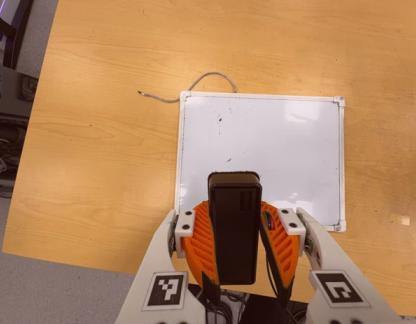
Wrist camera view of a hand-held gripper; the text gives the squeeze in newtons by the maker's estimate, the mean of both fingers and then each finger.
{"total": 6.0, "left": 5.4, "right": 6.6}